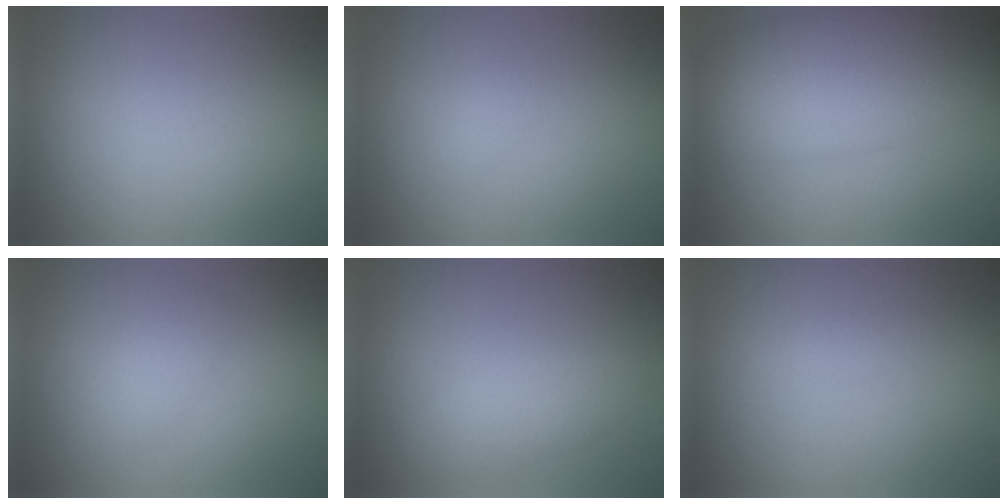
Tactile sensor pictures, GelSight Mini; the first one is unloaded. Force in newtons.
{"total": 0.7, "press": 0.7, "slide": 0.1}
{"total": 9.7, "press": 9.7, "slide": 0.1}
{"total": 1.6, "press": 1.6, "slide": 0.1}
{"total": 2.6, "press": 2.6, "slide": 0.1}
{"total": 0.6, "press": 0.6, "slide": 0.0}